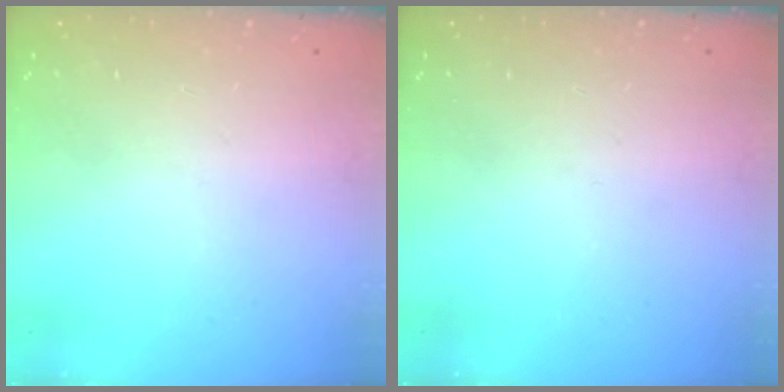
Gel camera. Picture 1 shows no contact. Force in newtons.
{"total": 0.0}